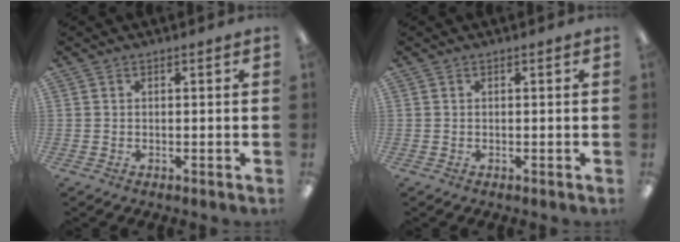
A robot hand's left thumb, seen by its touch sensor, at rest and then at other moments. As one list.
[{"total": 0.0}]